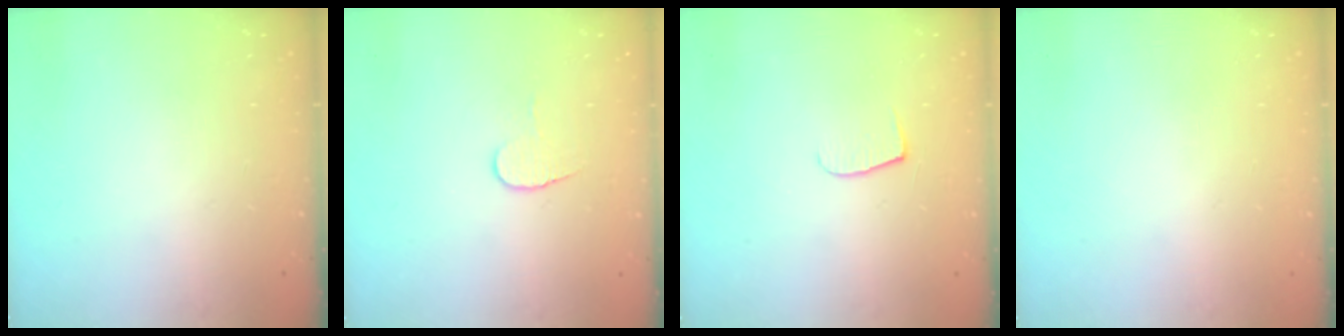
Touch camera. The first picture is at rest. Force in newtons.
{"total": 5.3, "press": 5.3, "slide": 0.5}
{"total": 4.3, "press": 4.2, "slide": 0.5}
{"total": 0.6, "press": 0.6, "slide": 0.2}